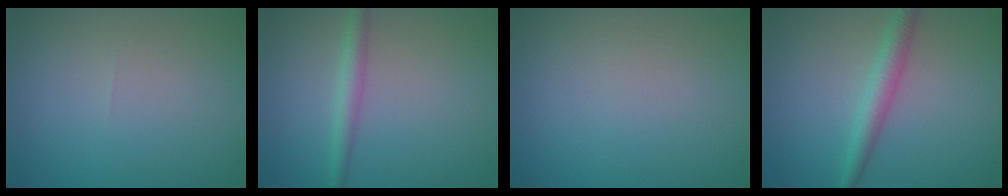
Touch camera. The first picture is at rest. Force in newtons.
{"total": 2.0, "press": 2.0, "slide": 0.0}
{"total": 0.0}
{"total": 2.6, "press": 2.6, "slide": 0.1}